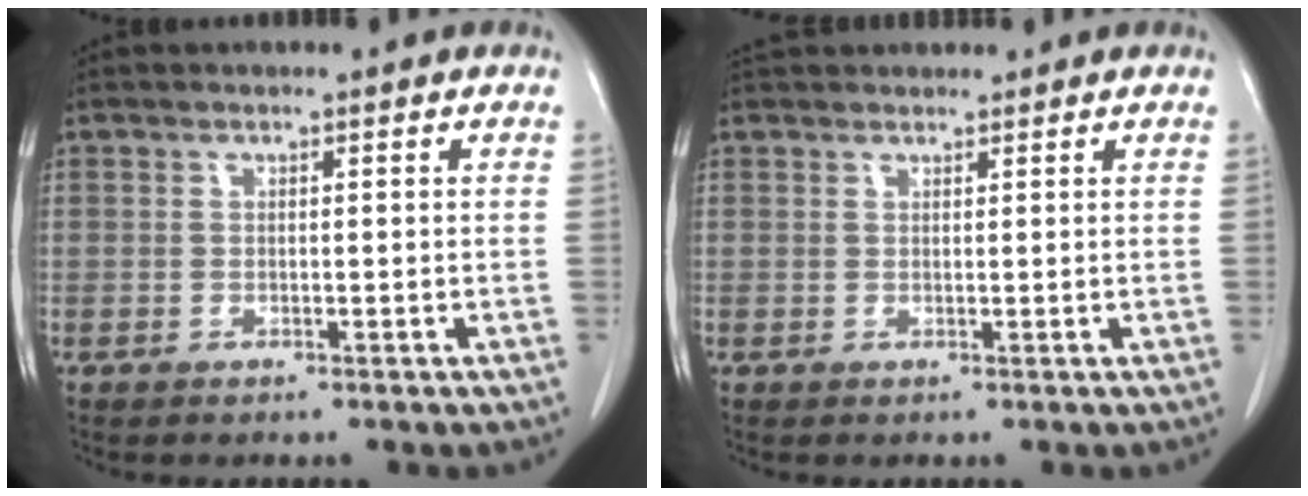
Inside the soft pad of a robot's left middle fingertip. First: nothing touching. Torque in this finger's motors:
{"motor_torque": [0.12, -0.13, -0.16, -0.04]}